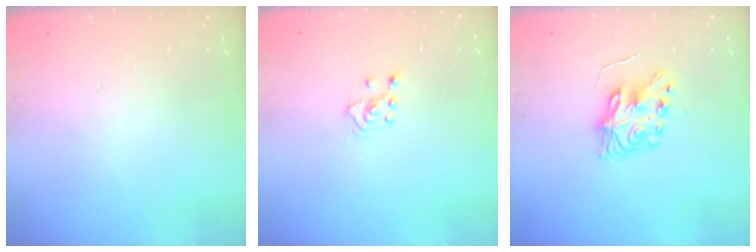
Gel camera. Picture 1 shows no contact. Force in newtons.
{"total": 3.0, "press": 2.9, "slide": 0.7}
{"total": 8.5, "press": 8.5, "slide": 0.3}